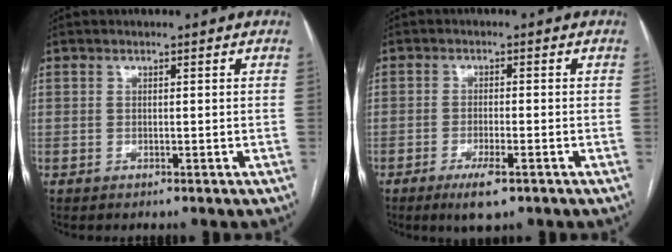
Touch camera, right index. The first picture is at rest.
{"total": 4.7, "force": [-2.8, 0.8, 3.8], "torque": [-0.073, -0.009, -0.045]}